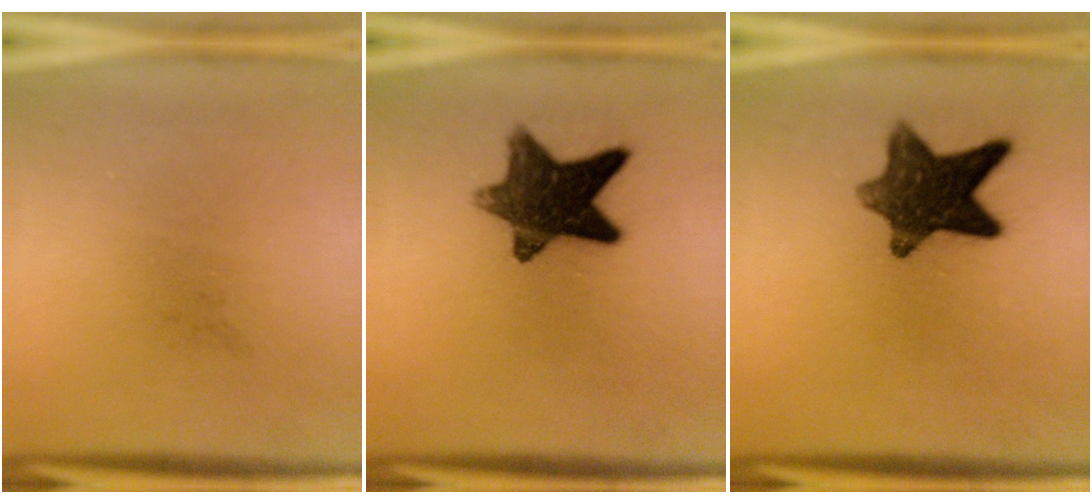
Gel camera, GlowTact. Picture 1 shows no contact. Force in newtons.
{"total": 12.3}
{"total": 11.1}